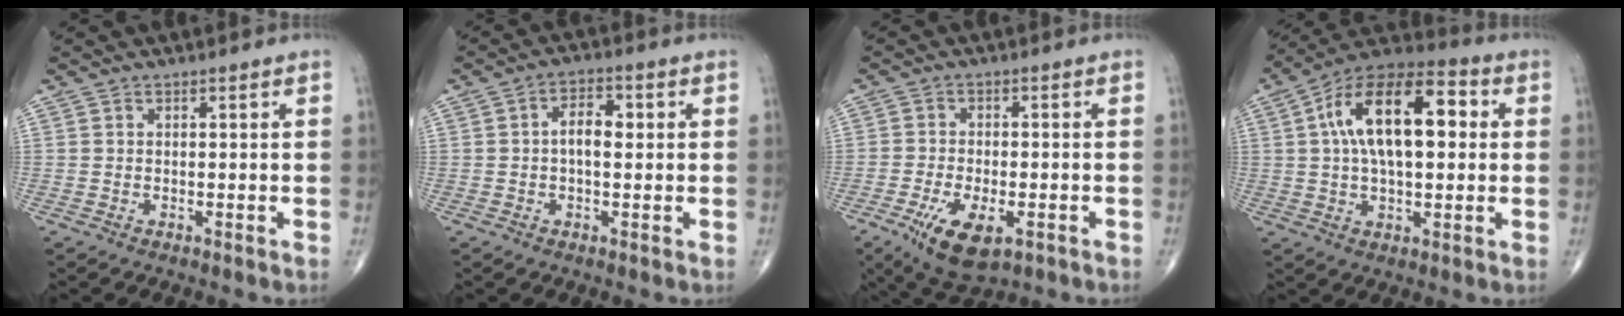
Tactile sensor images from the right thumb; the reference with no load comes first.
{"total": 5.0, "force": [0.3, 2.6, 4.2], "torque": [-0.067, 0.016, 0.000]}
{"total": 9.6, "force": [-4.2, 4.4, 7.4], "torque": [-0.130, -0.001, -0.065]}
{"total": 18.9, "force": [3.2, 9.2, 16.1], "torque": [-0.260, 0.032, 0.042]}